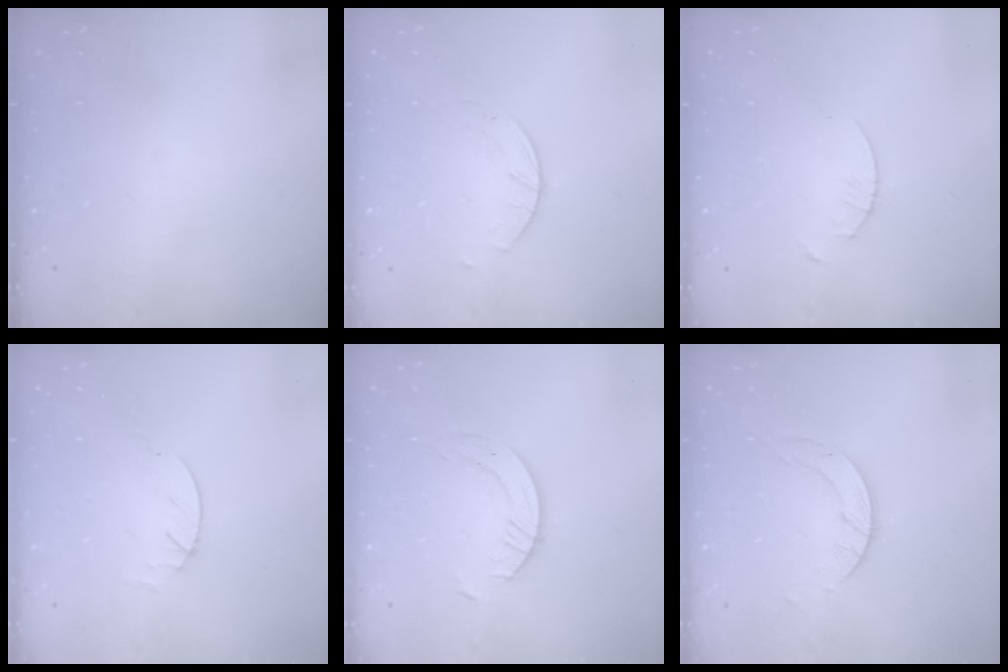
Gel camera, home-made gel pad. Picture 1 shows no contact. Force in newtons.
{"total": 2.0, "press": 2.0, "slide": 0.3}
{"total": 1.3, "press": 1.3, "slide": 0.2}
{"total": 1.9, "press": 1.9, "slide": 0.3}
{"total": 5.3, "press": 5.3, "slide": 0.6}
{"total": 5.1, "press": 5.1, "slide": 0.2}